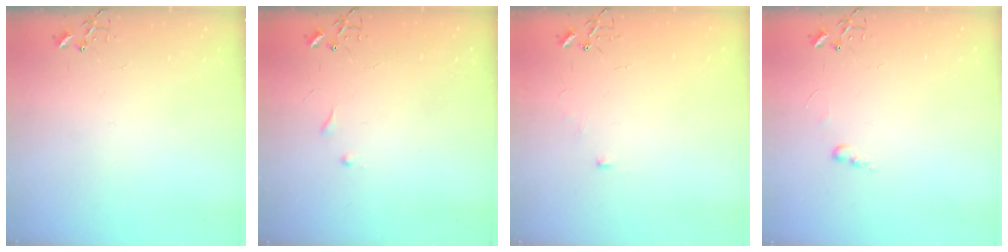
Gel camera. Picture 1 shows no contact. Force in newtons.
{"total": 5.3, "press": 5.2, "slide": 0.7}
{"total": 5.4, "press": 5.3, "slide": 0.7}
{"total": 5.6, "press": 5.6, "slide": 0.7}